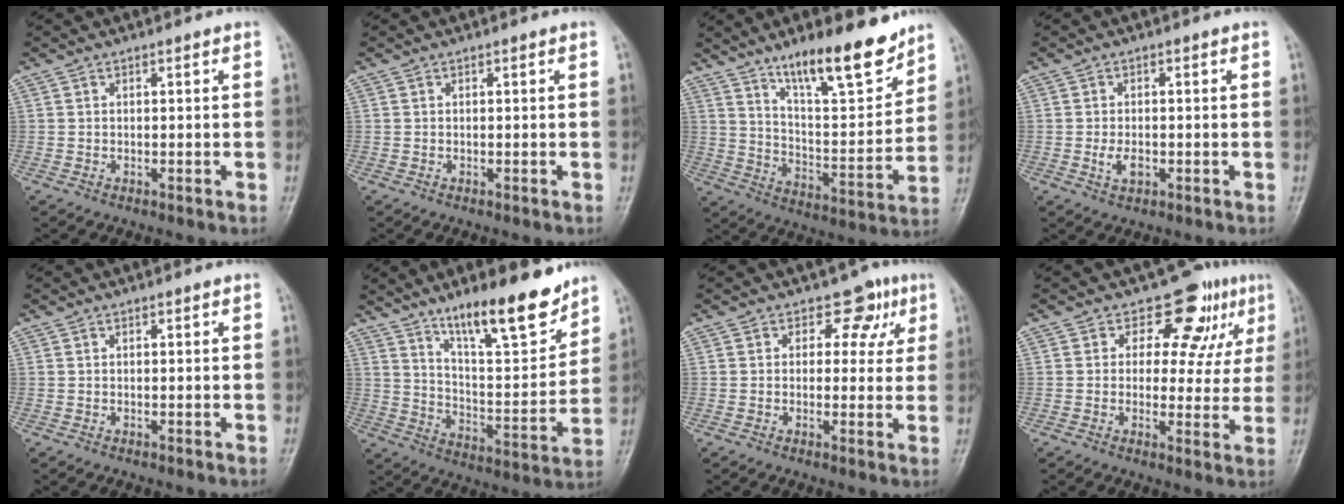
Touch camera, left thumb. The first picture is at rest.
{"total": 0.0}
{"total": 17.4, "force": [12.4, 4.8, 11.3], "torque": [-0.142, -0.082, 0.211]}
{"total": 3.3, "force": [-0.9, 2.1, 2.4], "torque": [-0.040, -0.001, -0.016]}
{"total": 0.0}
{"total": 17.3, "force": [12.3, 4.5, 11.2], "torque": [-0.142, -0.082, 0.209]}
{"total": 6.1, "force": [2.5, 4.6, 3.1], "torque": [0.009, 0.000, 0.023]}
{"total": 10.6, "force": [5.4, 7.0, 6.0], "torque": [-0.021, -0.017, 0.064]}